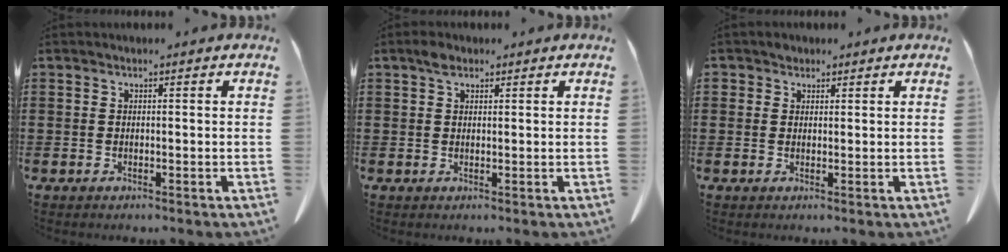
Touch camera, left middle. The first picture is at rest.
{"total": 1.9, "force": [1.2, 1.1, 1.0], "torque": [-0.017, 0.002, 0.020]}
{"total": 1.4, "force": [1.0, 1.0, 0.1], "torque": [-0.007, 0.004, 0.021]}